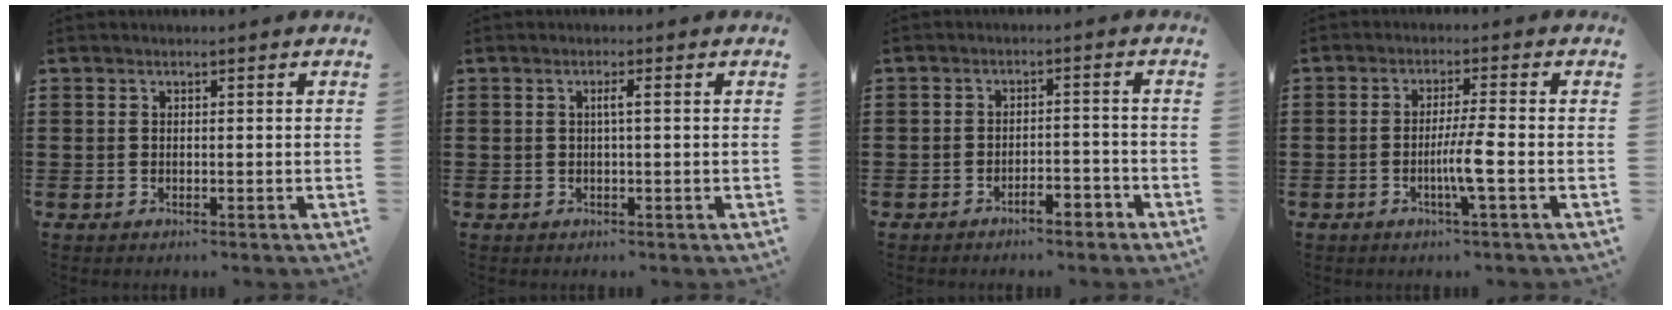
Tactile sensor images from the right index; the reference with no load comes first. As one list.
[{"total": 1.5, "force": [0.0, -0.1, 1.5], "torque": [-0.029, 0.000, -0.003]}, {"total": 3.2, "force": [-2.8, 0.7, 1.3], "torque": [-0.023, 0.008, -0.056]}, {"total": 4.8, "force": [-1.3, -0.4, 4.6], "torque": [-0.087, -0.011, -0.029]}]